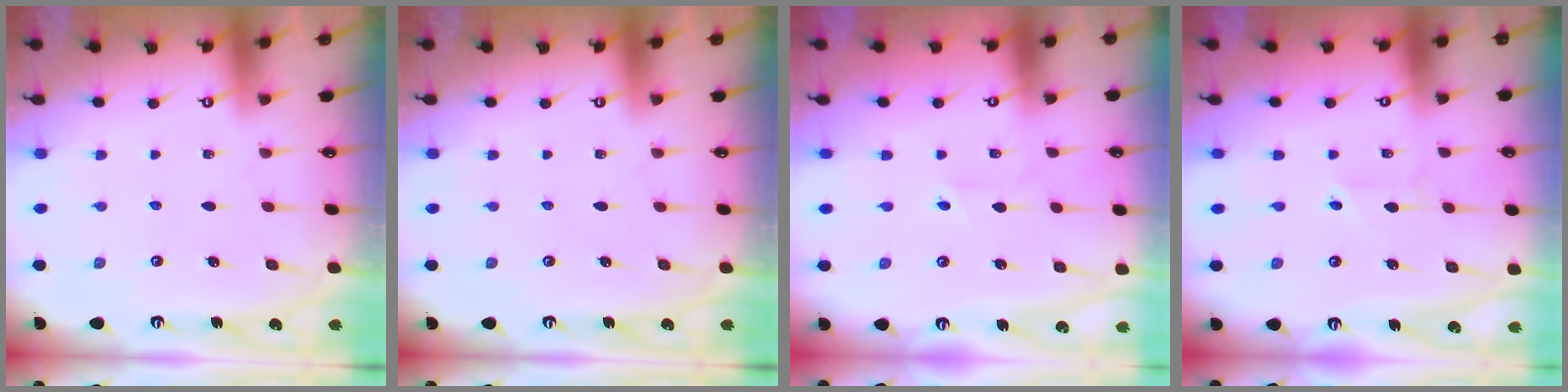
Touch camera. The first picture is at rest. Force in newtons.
{"total": 0.0}
{"total": 1.2, "press": 1.2, "slide": 0.2}
{"total": 1.8, "press": 1.7, "slide": 0.2}